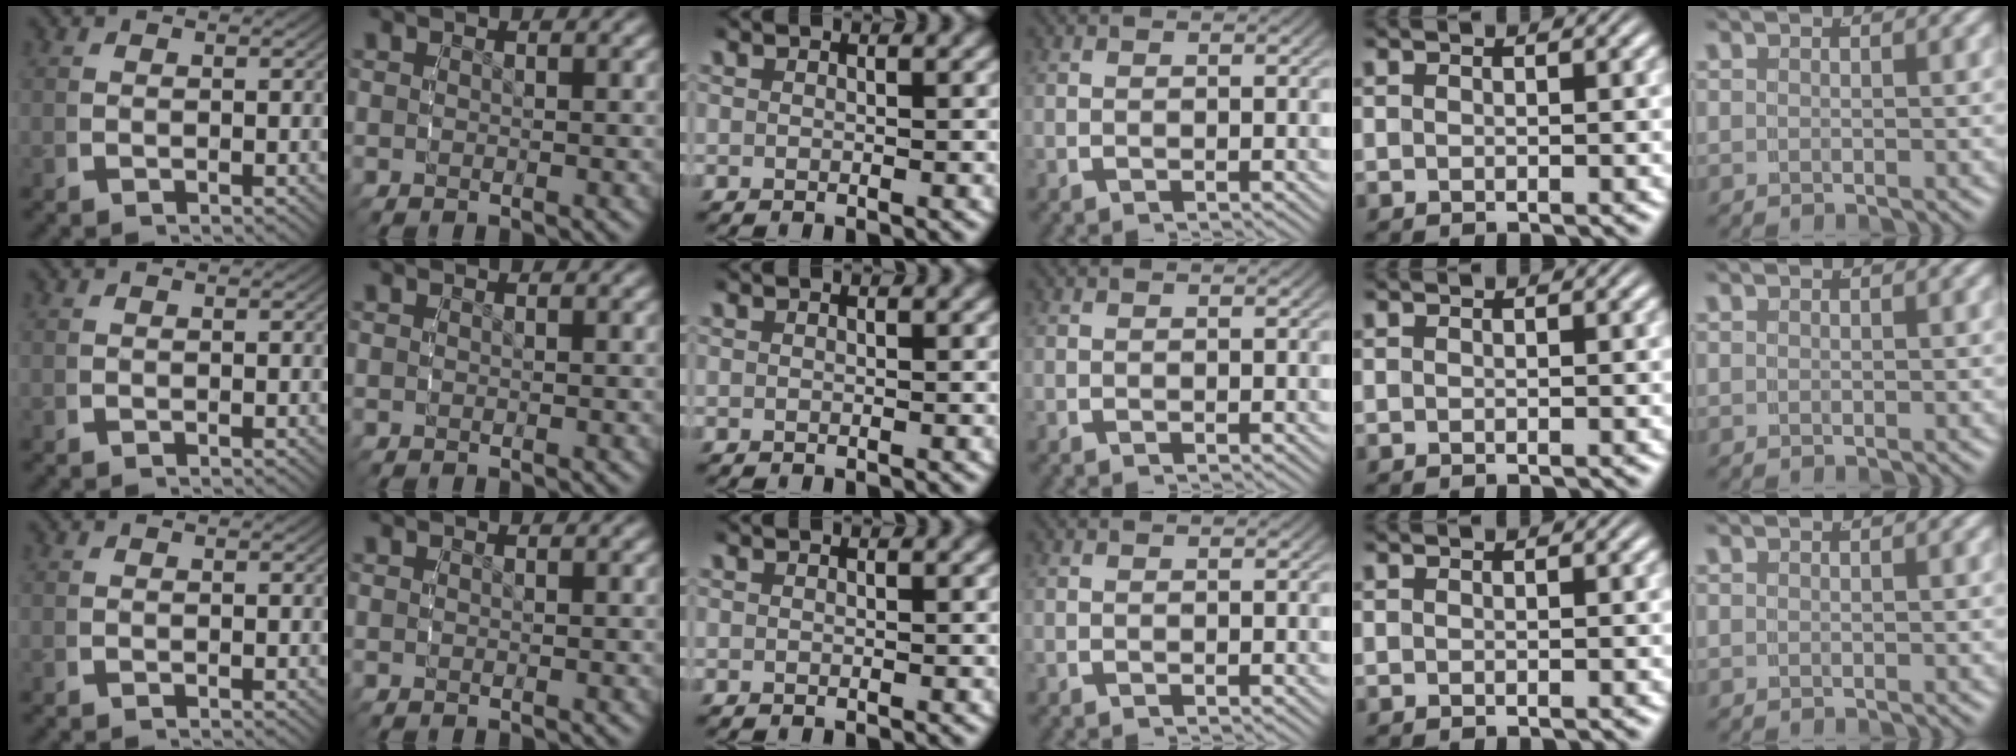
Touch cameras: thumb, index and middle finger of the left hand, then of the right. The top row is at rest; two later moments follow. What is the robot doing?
{"motion": "reach", "object": "jewelry box"}